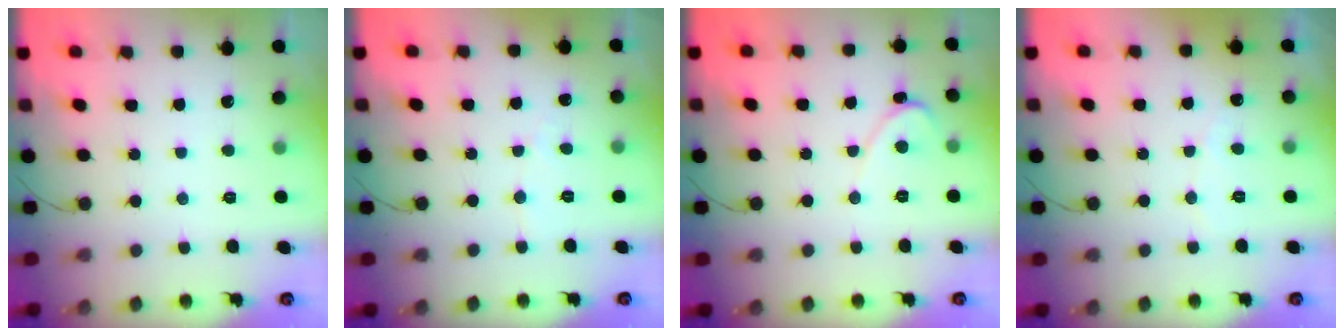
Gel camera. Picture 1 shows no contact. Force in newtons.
{"total": 2.4, "press": 2.4, "slide": 0.2}
{"total": 2.4, "press": 2.4, "slide": 0.2}
{"total": 2.8, "press": 2.8, "slide": 0.2}